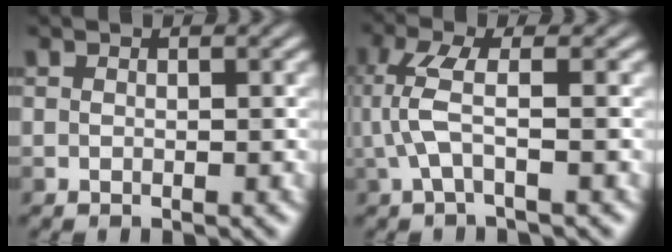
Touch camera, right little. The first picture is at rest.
{"total": 3.9, "force": [-0.9, 0.9, 3.7], "torque": [-0.096, 0.003, -0.018]}